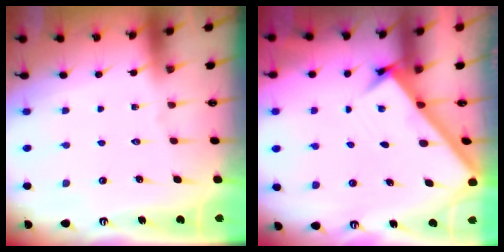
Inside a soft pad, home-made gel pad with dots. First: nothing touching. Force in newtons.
{"total": 2.7, "press": 2.7, "slide": 0.3}